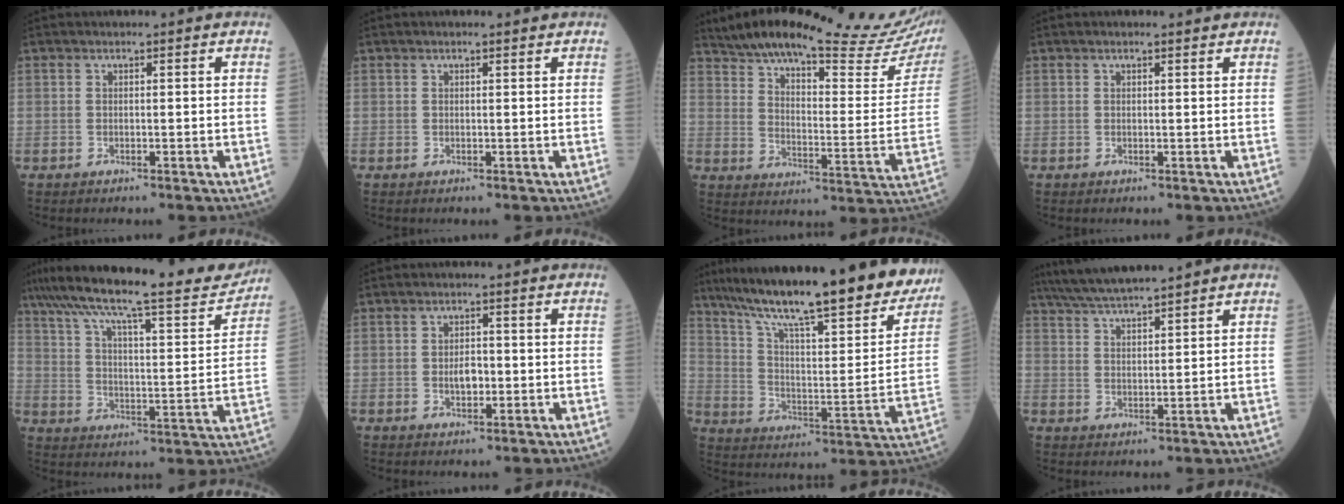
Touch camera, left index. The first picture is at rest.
{"total": 0.7, "force": [0.5, 0.1, 0.4], "torque": [-0.011, 0.004, 0.007]}
{"total": 29.8, "force": [26.1, 3.7, 13.7], "torque": [-0.216, -0.059, 0.336]}
{"total": 0.9, "force": [0.8, 0.1, 0.5], "torque": [-0.012, 0.007, 0.012]}
{"total": 24.2, "force": [21.1, 2.7, 11.7], "torque": [-0.203, -0.016, 0.301]}
{"total": 2.7, "force": [-0.4, 1.5, 2.3], "torque": [-0.039, 0.001, -0.006]}
{"total": 30.0, "force": [24.7, 4.3, 16.5], "torque": [-0.265, -0.036, 0.343]}
{"total": 9.1, "force": [8.1, -0.2, 4.1], "torque": [-0.076, 0.024, 0.139]}